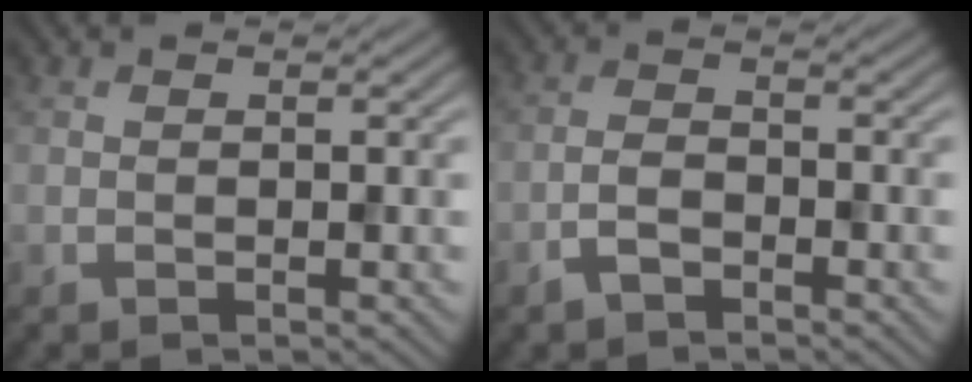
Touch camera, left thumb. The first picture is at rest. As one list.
[{"total": 2.5, "force": [-1.8, 1.0, 1.4], "torque": [-0.029, 0.003, -0.043]}]